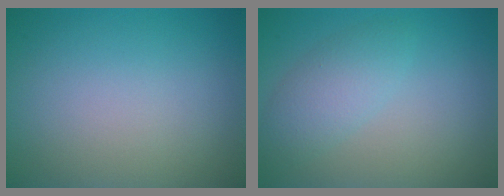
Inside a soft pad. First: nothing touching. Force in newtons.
{"total": 2.8, "press": 2.8, "slide": 0.1}